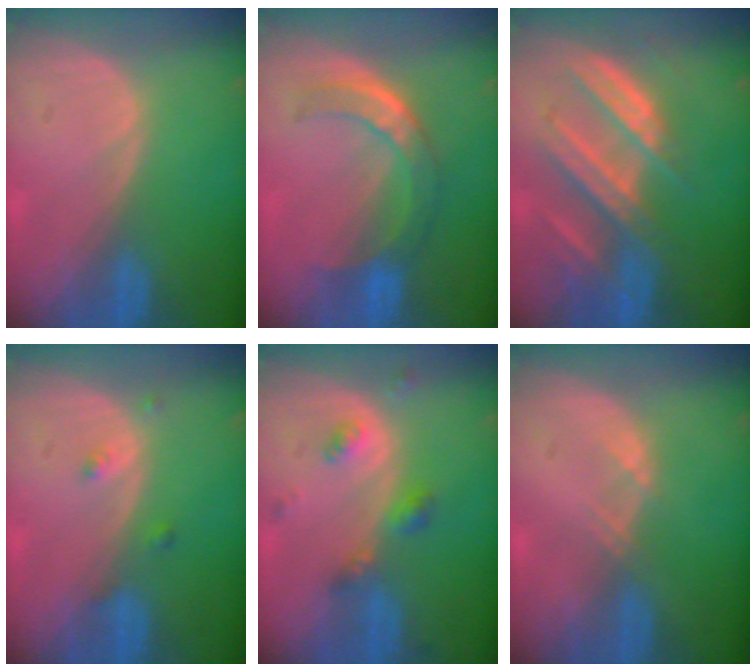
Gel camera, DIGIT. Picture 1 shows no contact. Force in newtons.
{"total": 7.8, "press": 6.5, "slide": 4.3}
{"total": 9.1, "press": 8.3, "slide": 3.8}
{"total": 1.6, "press": 1.5, "slide": 0.1}
{"total": 4.5, "press": 4.2, "slide": 1.7}
{"total": 1.1, "press": 1.0, "slide": 0.2}